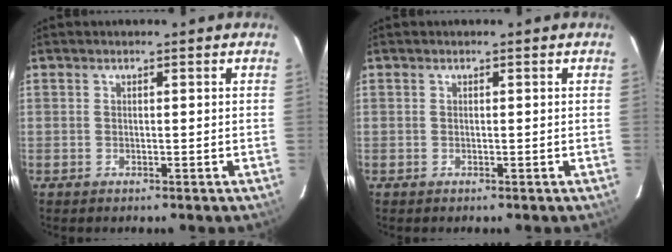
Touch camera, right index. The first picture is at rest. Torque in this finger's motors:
{"motor_torque": [0.00, 0.00, 0.03, 0.00]}